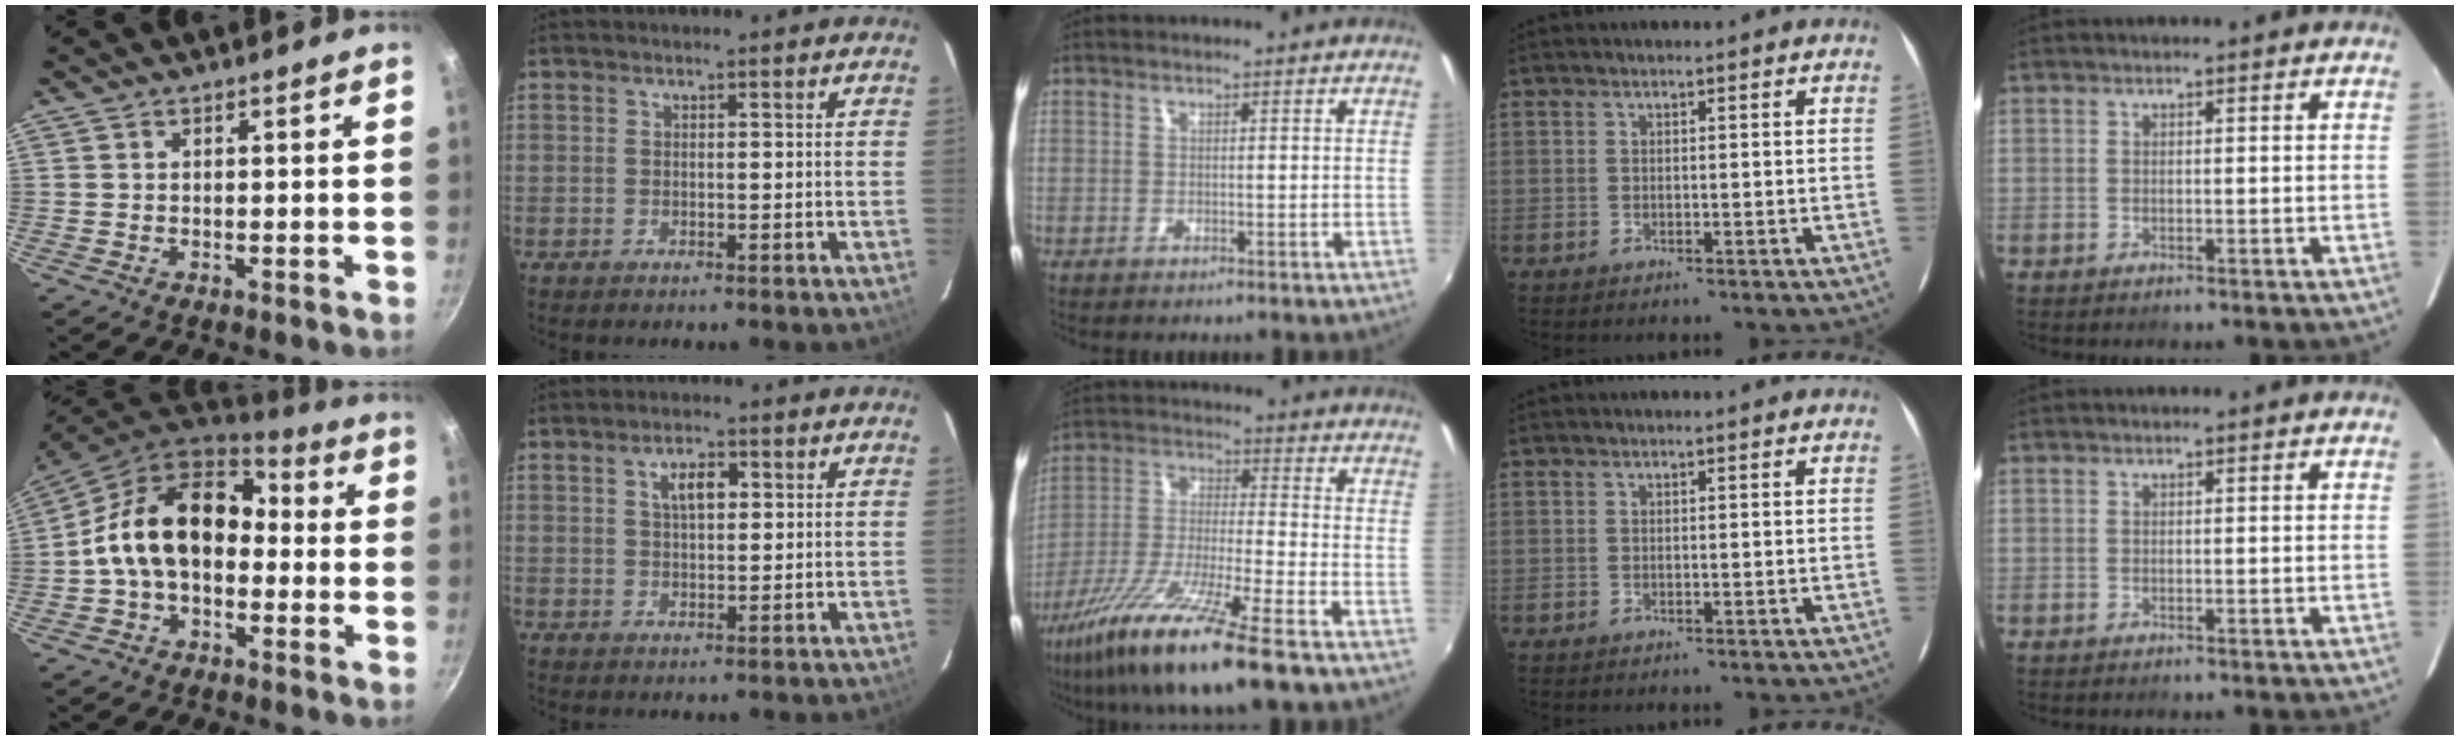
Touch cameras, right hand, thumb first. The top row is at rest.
{"thumb": {"total": 16.2, "force": [-0.4, 11.1, 11.7], "torque": [-0.170, 0.047, -0.026]}, "index": {"total": 4.2, "force": [1.4, 2.1, 3.4], "torque": [-0.059, 0.011, 0.027]}, "middle": {"total": 17.7, "force": [-11.7, 1.5, 13.2], "torque": [-0.264, -0.040, -0.214]}}